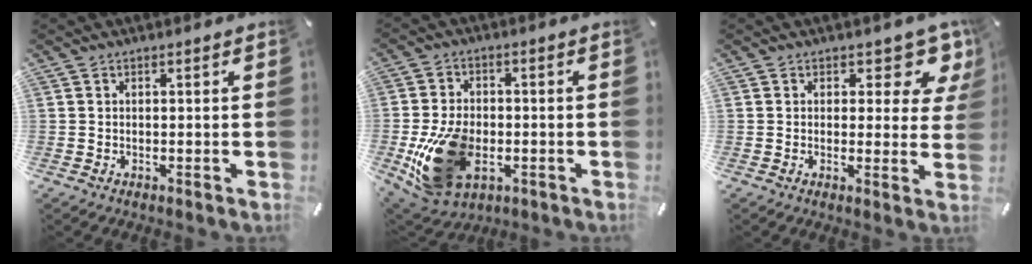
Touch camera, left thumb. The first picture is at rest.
{"total": 17.5, "force": [-4.2, 12.0, 12.0], "torque": [-0.236, 0.009, -0.066]}
{"total": 7.5, "force": [4.6, 4.1, 4.2], "torque": [-0.033, -0.037, 0.074]}